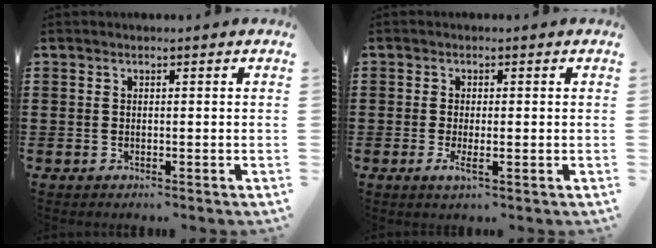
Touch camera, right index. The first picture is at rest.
{"total": 2.3, "force": [-0.6, 0.6, 2.2], "torque": [-0.043, -0.003, -0.012]}